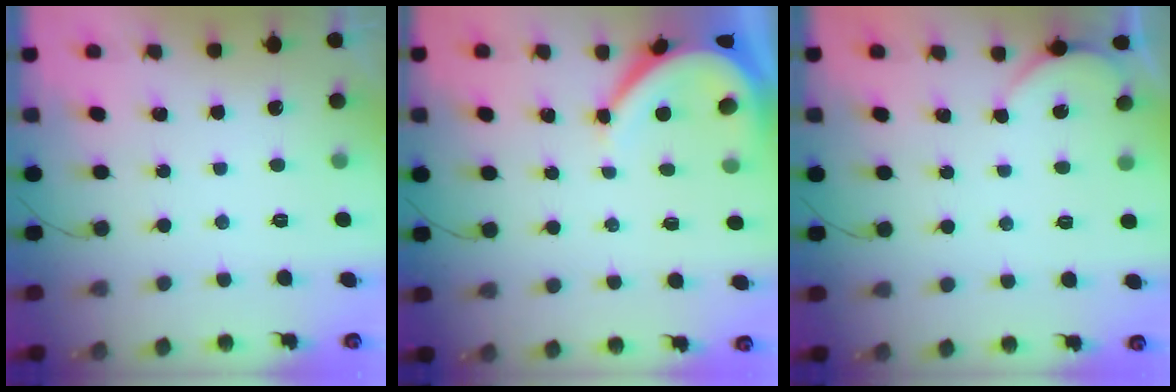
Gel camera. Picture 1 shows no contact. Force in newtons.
{"total": 7.0, "press": 7.0, "slide": 0.4}
{"total": 2.6, "press": 2.5, "slide": 0.5}